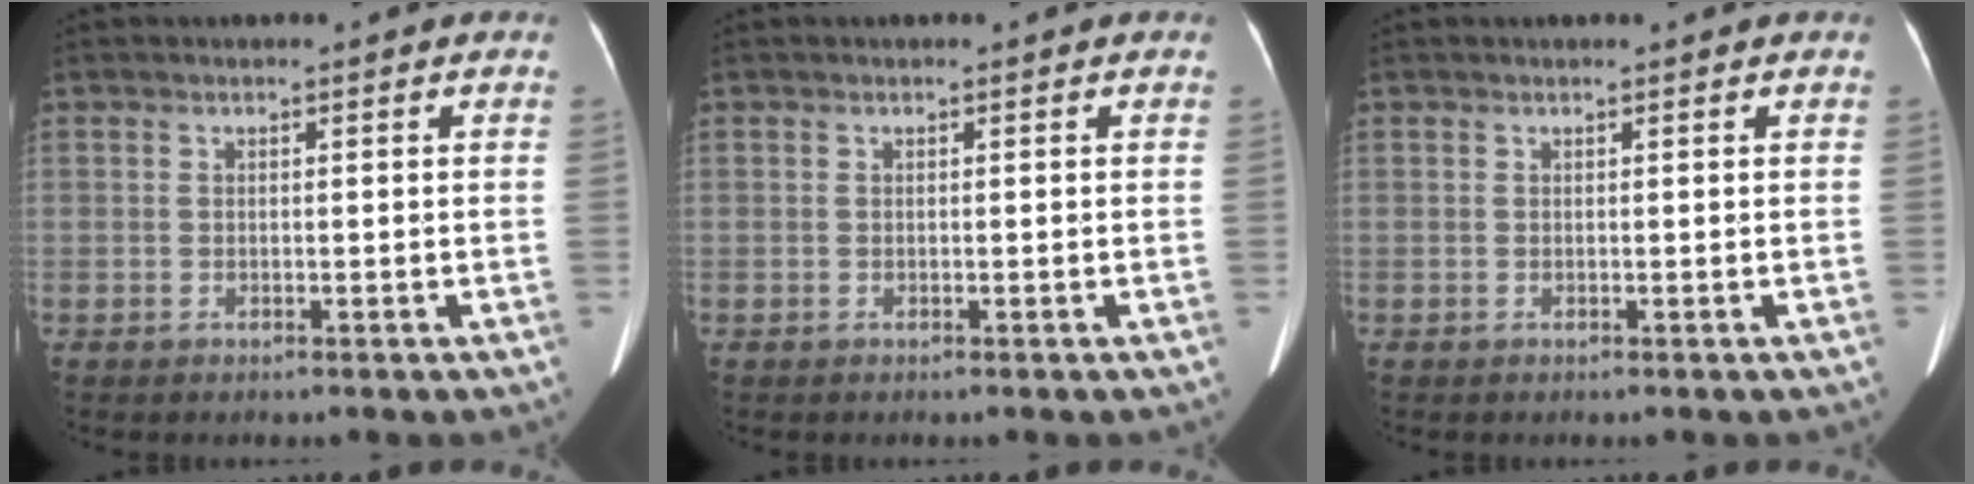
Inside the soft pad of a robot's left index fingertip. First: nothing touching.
{"total": 0.0}
{"total": 1.1, "force": [1.0, 0.0, 0.5], "torque": [-0.010, 0.004, 0.012]}